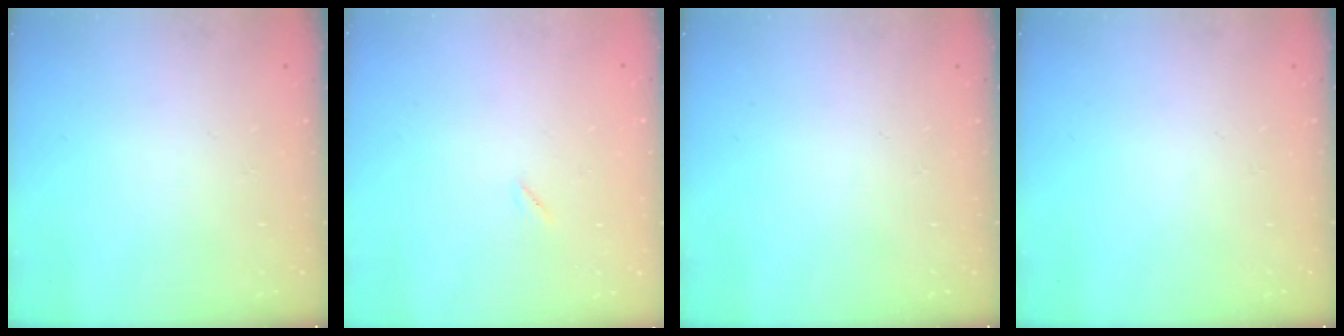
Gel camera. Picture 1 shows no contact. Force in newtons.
{"total": 1.6, "press": 1.6, "slide": 0.1}
{"total": 0.0}
{"total": 0.0}